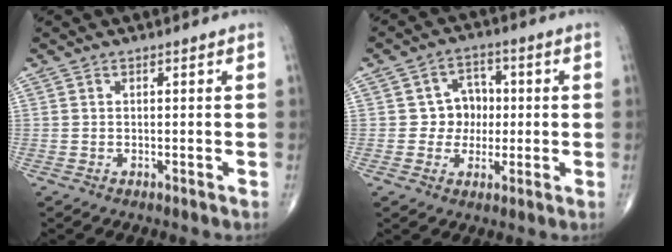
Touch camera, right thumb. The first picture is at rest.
{"total": 6.4, "force": [0.0, 5.8, 2.6], "torque": [0.006, 0.014, -0.009]}